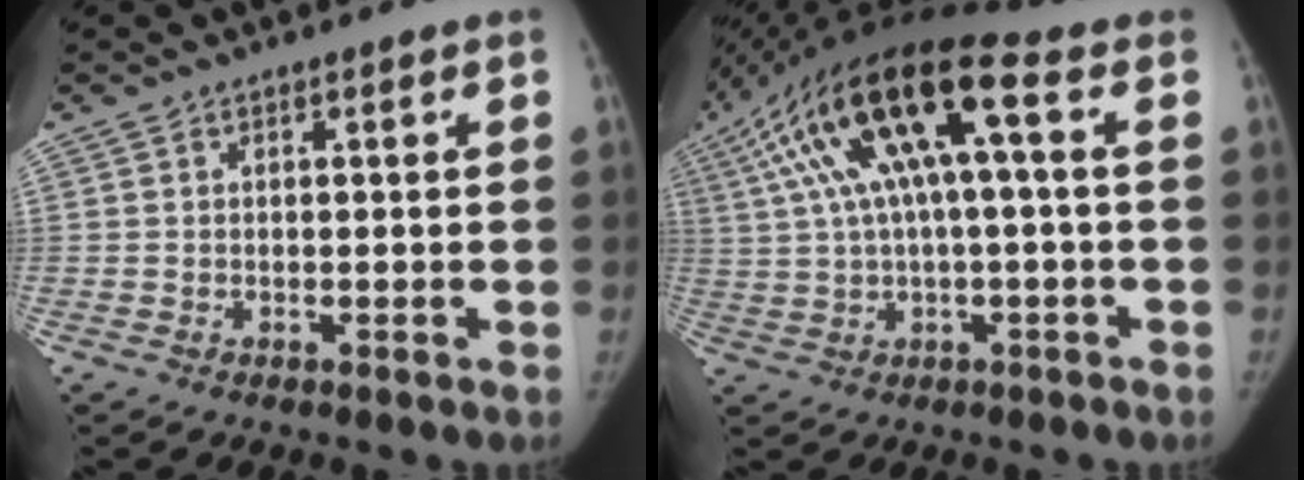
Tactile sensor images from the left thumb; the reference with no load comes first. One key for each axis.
{"total": 18.0, "fx": 4.4, "fy": 4.8, "fz": 16.8, "tx": -0.340, "ty": 0.044, "tz": 0.075}